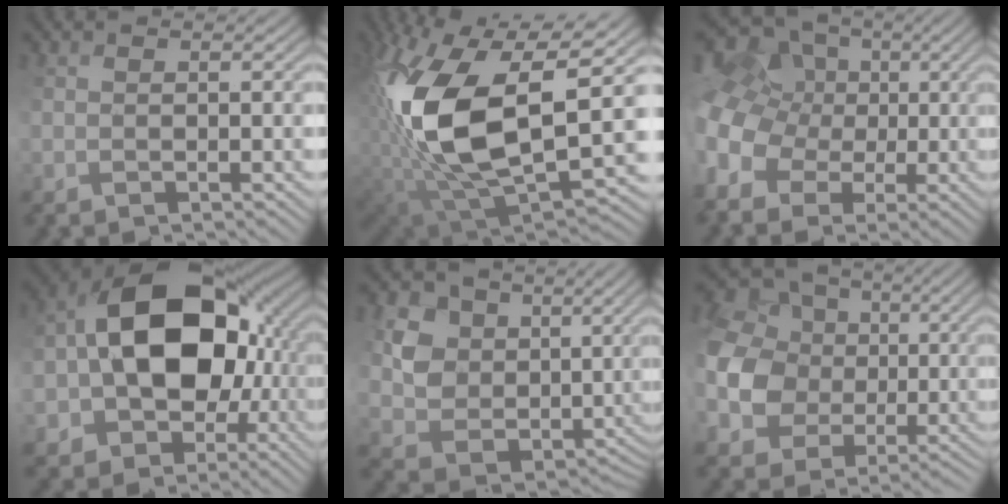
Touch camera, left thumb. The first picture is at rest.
{"total": 16.4, "force": [3.7, 9.4, 12.9], "torque": [-0.282, -0.021, 0.073]}
{"total": 11.1, "force": [-0.1, 10.0, 4.8], "torque": [-0.182, 0.011, -0.008]}
{"total": 16.1, "force": [0.0, 11.7, 11.1], "torque": [-0.202, 0.015, -0.002]}
{"total": 11.3, "force": [5.9, 8.7, 3.9], "torque": [-0.131, 0.032, 0.108]}
{"total": 13.4, "force": [0.8, 12.5, 4.8], "torque": [-0.198, -0.004, -0.005]}